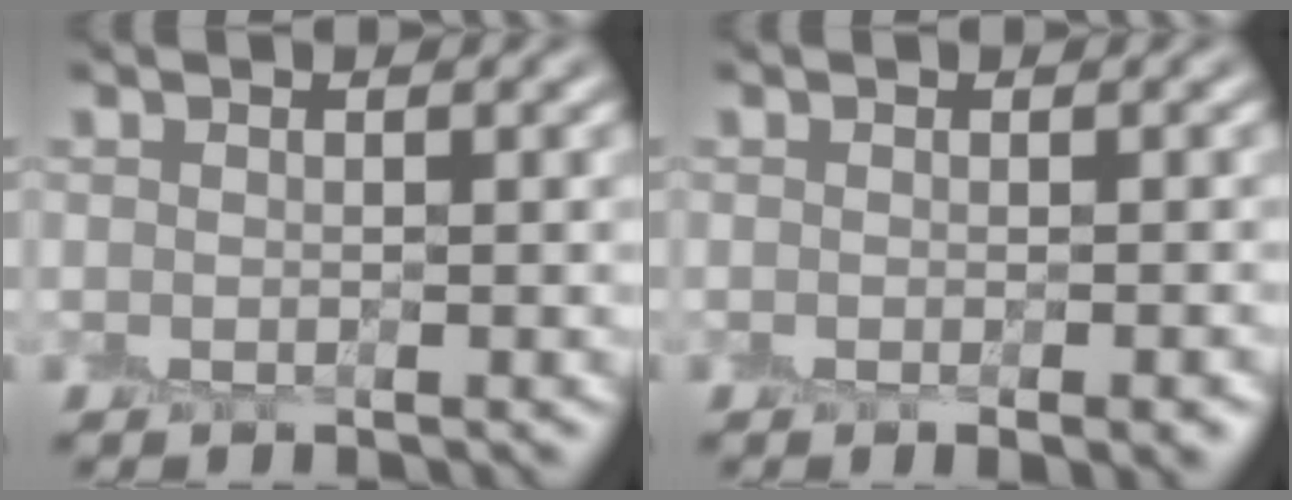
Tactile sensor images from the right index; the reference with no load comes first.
{"total": 2.2, "force": [-1.2, 0.4, 1.8], "torque": [-0.024, -0.010, -0.011]}